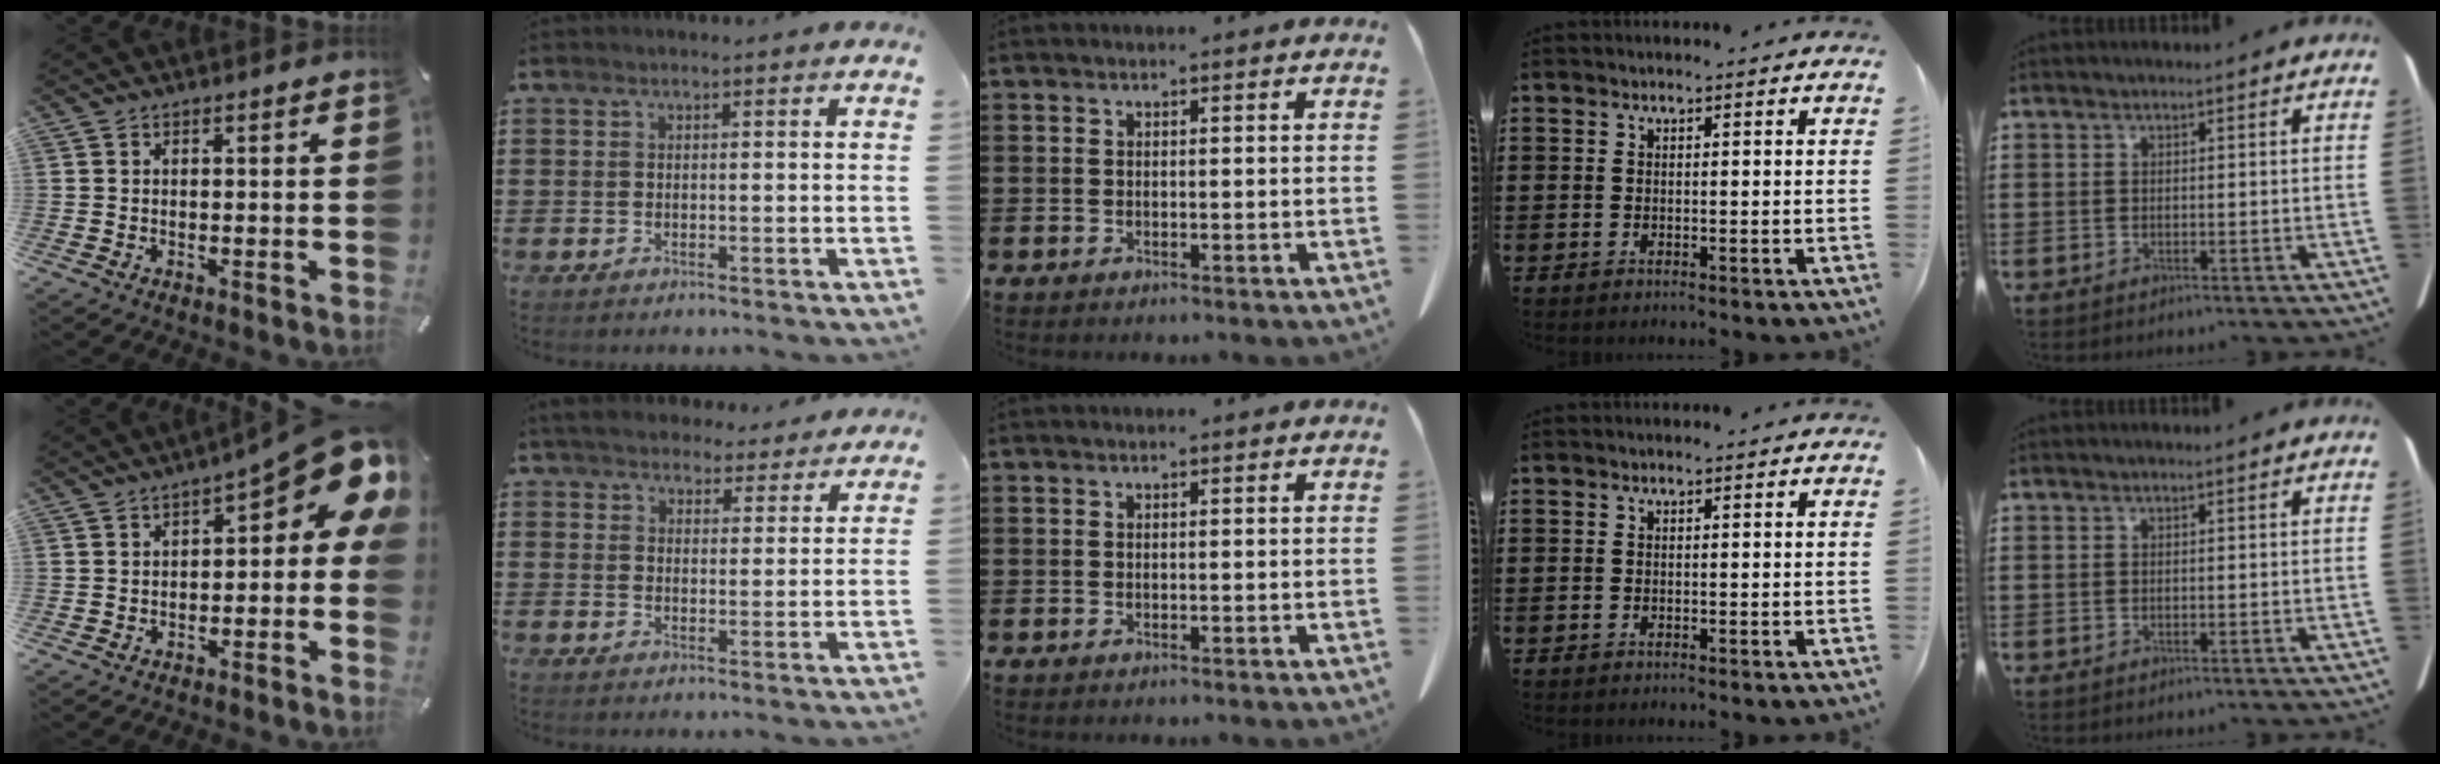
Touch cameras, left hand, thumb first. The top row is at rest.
{"thumb": {"total": 12.1, "force": [4.5, 4.7, 10.2], "torque": [-0.124, -0.036, 0.072]}, "index": {"total": 4.6, "force": [4.5, 0.9, 0.6], "torque": [-0.033, -0.020, 0.081]}}